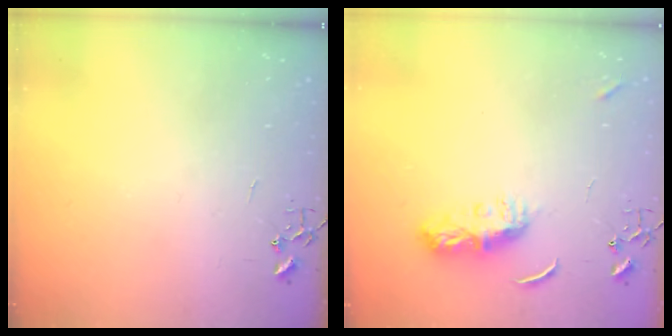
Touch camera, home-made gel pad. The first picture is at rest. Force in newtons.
{"total": 7.4, "press": 7.4, "slide": 0.5}